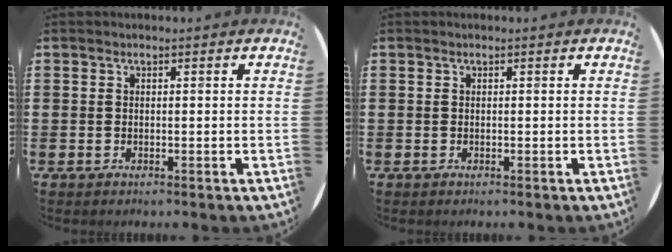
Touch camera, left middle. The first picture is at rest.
{"total": 0.0}